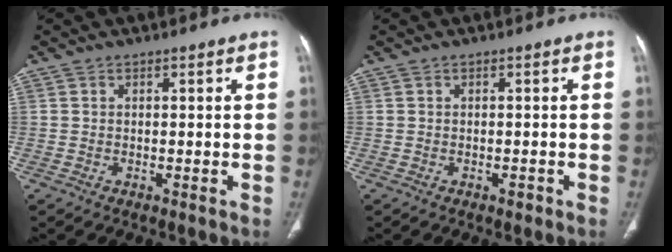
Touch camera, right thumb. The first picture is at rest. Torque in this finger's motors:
{"motor_torque": [0.34, -0.04, 0.16, -0.58, 0.09]}